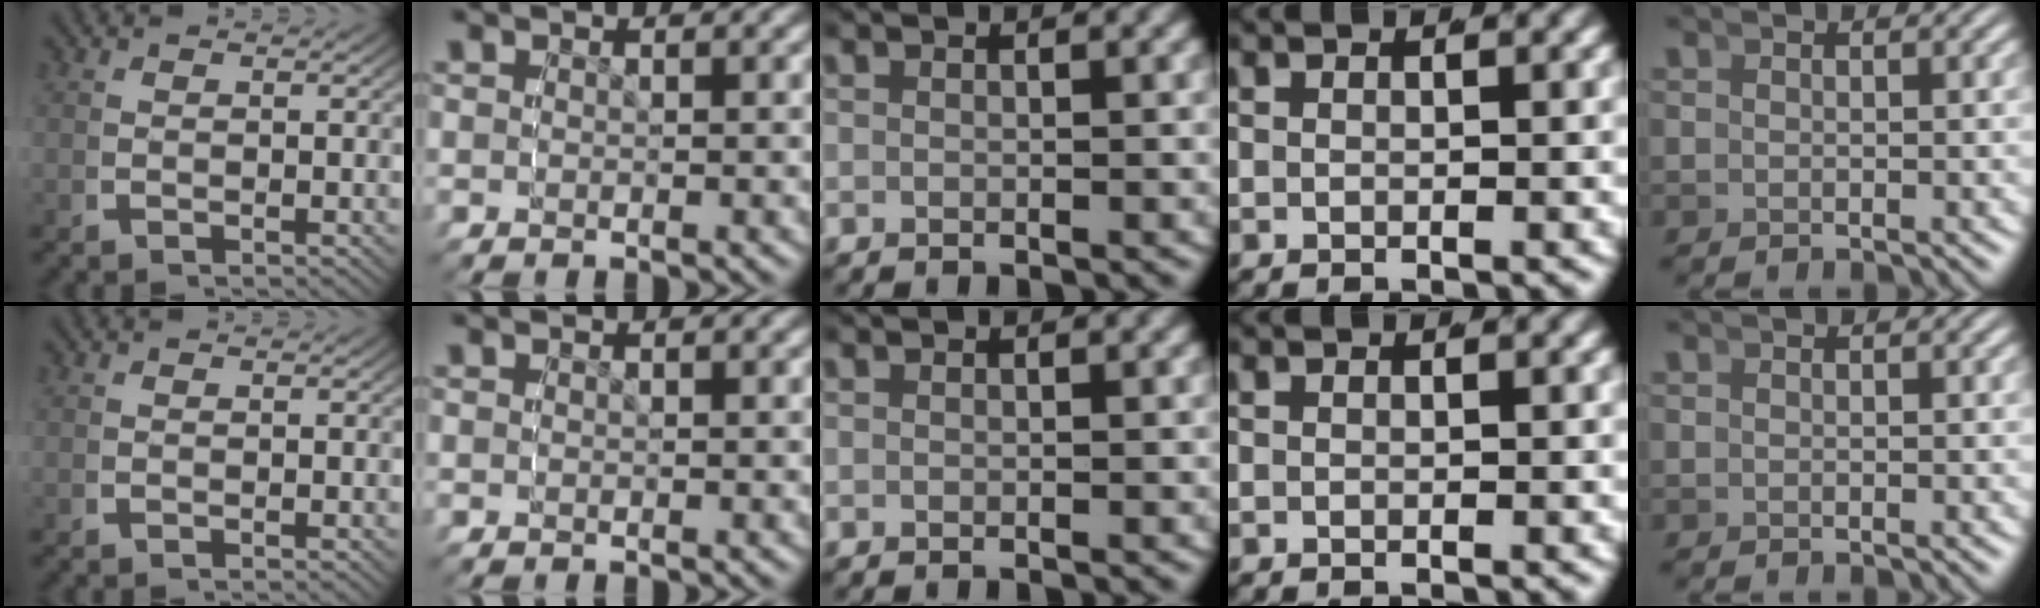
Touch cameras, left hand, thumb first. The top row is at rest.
{}